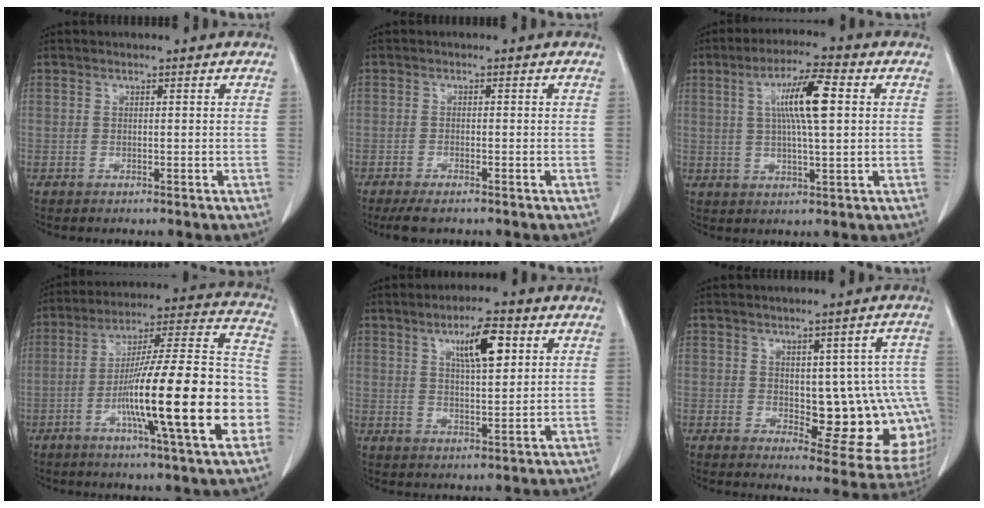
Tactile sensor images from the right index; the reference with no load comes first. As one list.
[{"total": 3.4, "force": [-2.7, 0.7, 2.1], "torque": [-0.037, -0.008, -0.042]}, {"total": 9.3, "force": [2.0, 1.0, 9.1], "torque": [-0.167, 0.010, 0.035]}, {"total": 25.1, "force": [-6.8, 1.6, 24.2], "torque": [-0.319, 0.003, -0.114]}, {"total": 7.5, "force": [3.3, 1.7, 6.6], "torque": [-0.113, 0.004, 0.056]}, {"total": 14.0, "force": [-0.6, 5.5, 12.8], "torque": [-0.116, 0.010, 0.009]}]